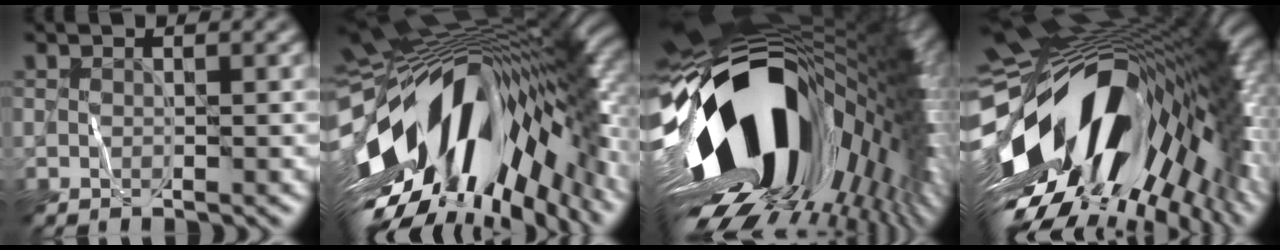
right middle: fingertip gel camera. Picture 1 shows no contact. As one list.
[{"total": 18.8, "force": [-4.3, 9.2, 15.8], "torque": [-0.290, -0.026, -0.070]}, {"total": 20.6, "force": [-2.9, 10.7, 17.4], "torque": [-0.300, -0.054, -0.049]}, {"total": 20.2, "force": [-3.2, 10.2, 17.2], "torque": [-0.312, -0.039, -0.058]}]